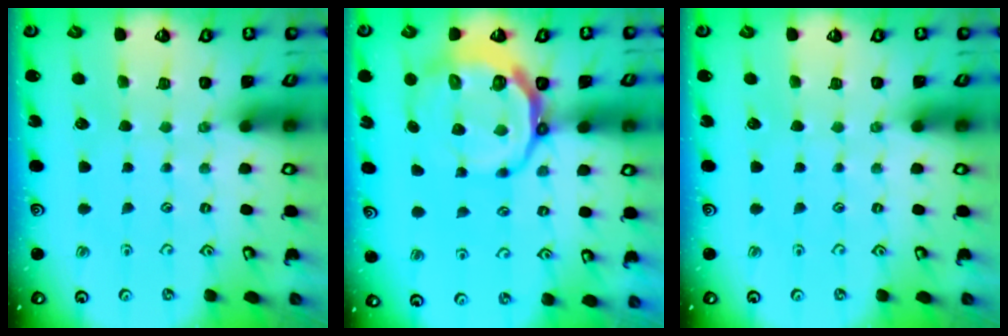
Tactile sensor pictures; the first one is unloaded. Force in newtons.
{"total": 11.9, "press": 11.4, "slide": 3.3}
{"total": 0.0}